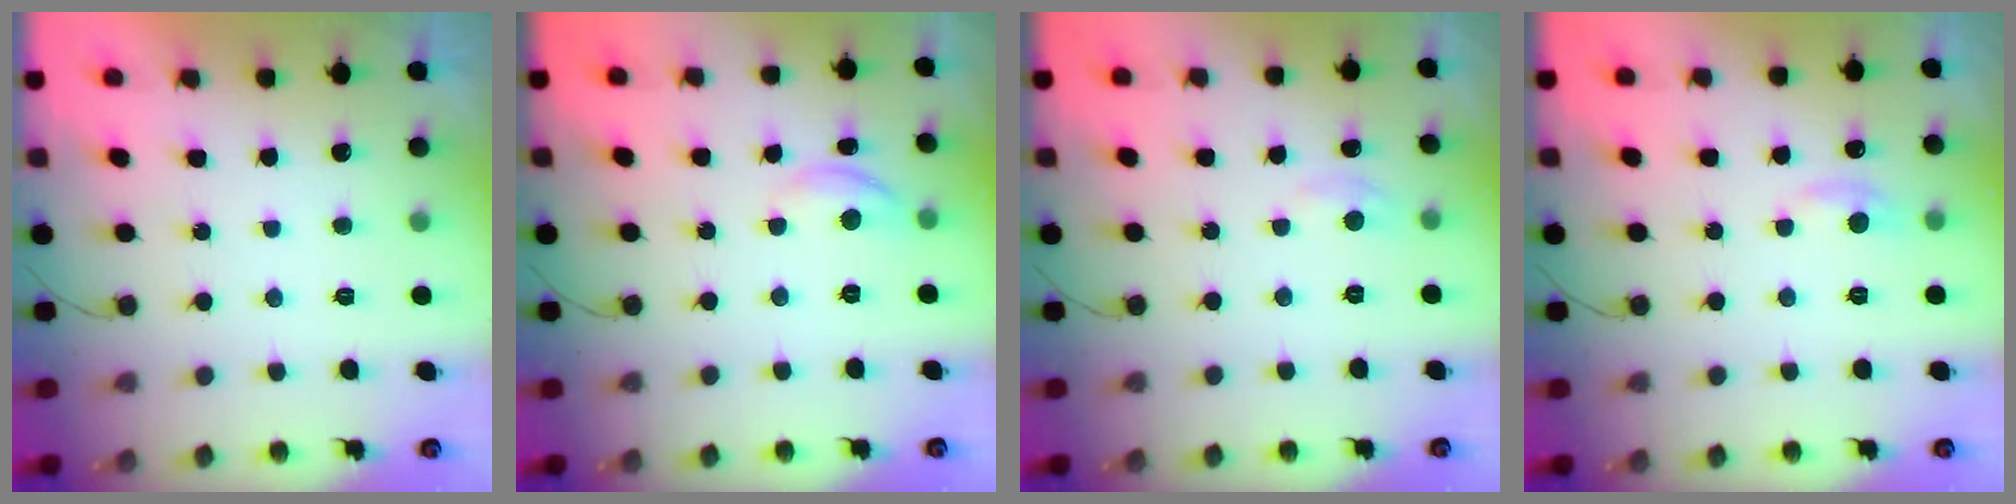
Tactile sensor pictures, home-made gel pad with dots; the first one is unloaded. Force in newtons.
{"total": 5.4, "press": 5.4, "slide": 0.3}
{"total": 2.6, "press": 2.6, "slide": 0.3}
{"total": 5.5, "press": 5.4, "slide": 0.7}